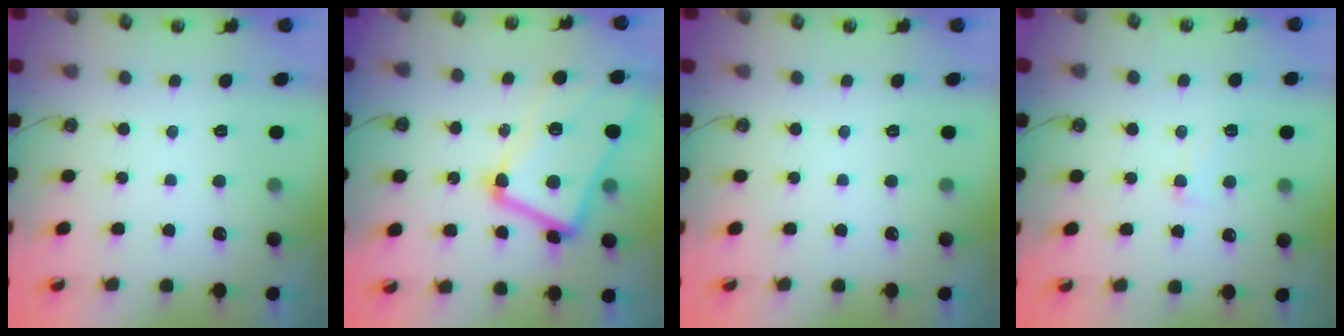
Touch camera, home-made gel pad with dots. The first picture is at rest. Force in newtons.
{"total": 11.9, "press": 11.6, "slide": 2.3}
{"total": 0.0}
{"total": 1.1, "press": 0.8, "slide": 0.8}